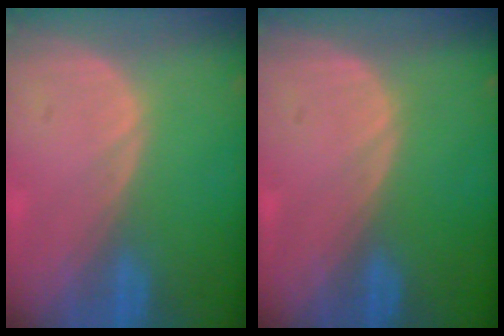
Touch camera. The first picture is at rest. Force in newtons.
{"total": 0.0}